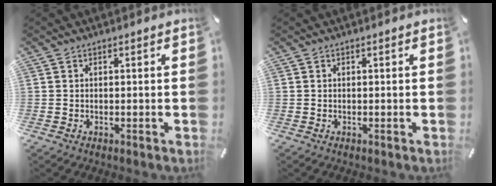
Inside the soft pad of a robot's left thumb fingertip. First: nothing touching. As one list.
[{"total": 0.0}]